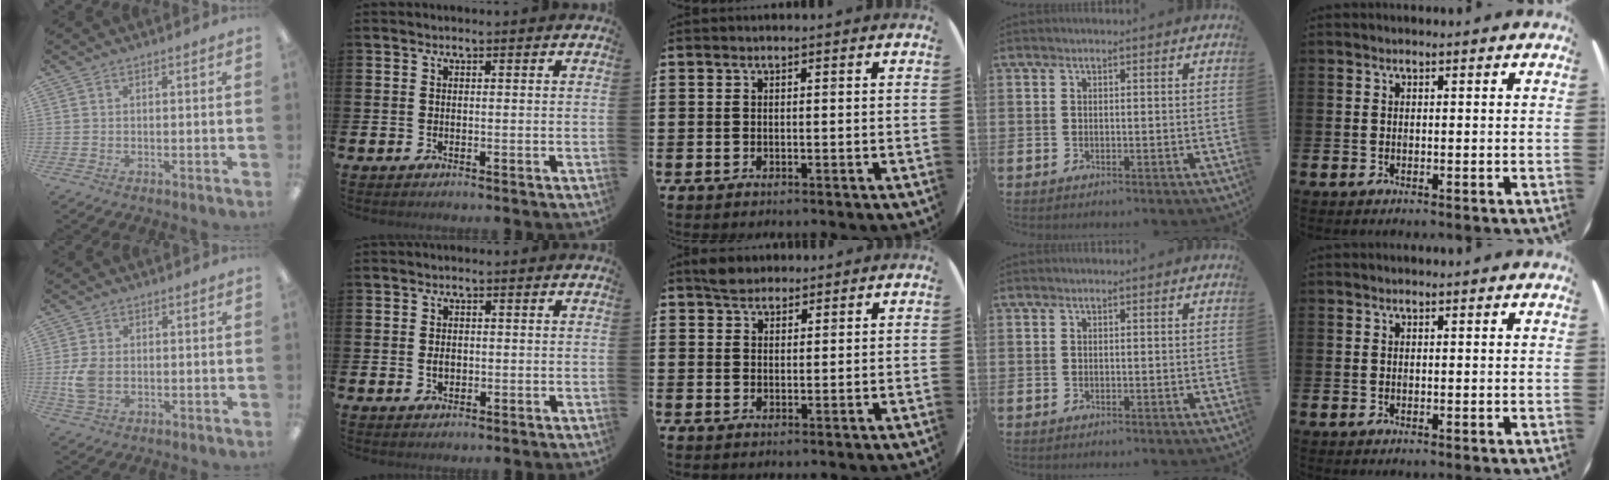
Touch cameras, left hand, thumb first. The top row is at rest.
{"thumb": {"total": 6.2, "force": [-0.6, 4.2, 4.5], "torque": [-0.094, -0.003, -0.014]}, "index": {"total": 1.6, "force": [0.0, 1.1, 1.1], "torque": [-0.008, 0.002, -0.005]}, "middle": {"total": 2.6, "force": [2.4, 1.1, 0.1], "torque": [0.000, 0.004, 0.045]}}